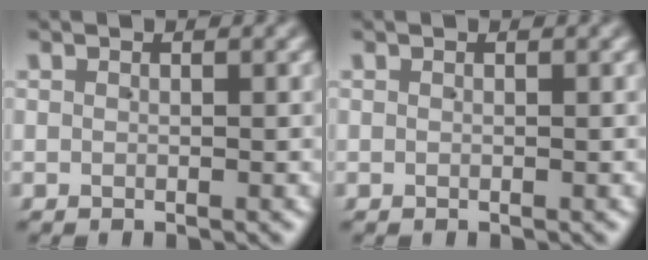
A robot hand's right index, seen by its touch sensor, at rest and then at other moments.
{"total": 0.0}